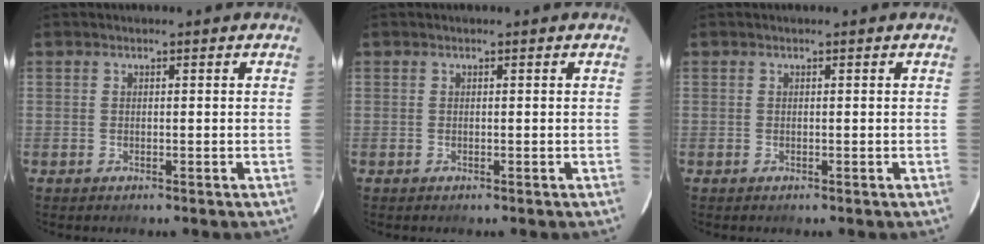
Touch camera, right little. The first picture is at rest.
{"total": 0.0}
{"total": 0.0}